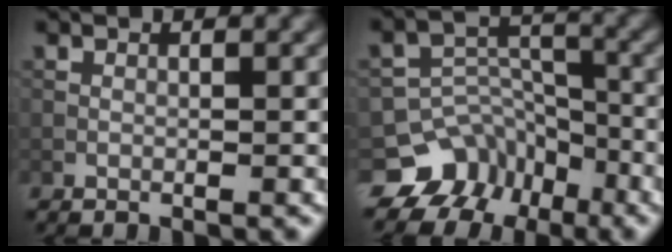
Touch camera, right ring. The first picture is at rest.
{"total": 7.5, "force": [-5.2, 5.3, 1.0], "torque": [0.003, 0.007, -0.077]}